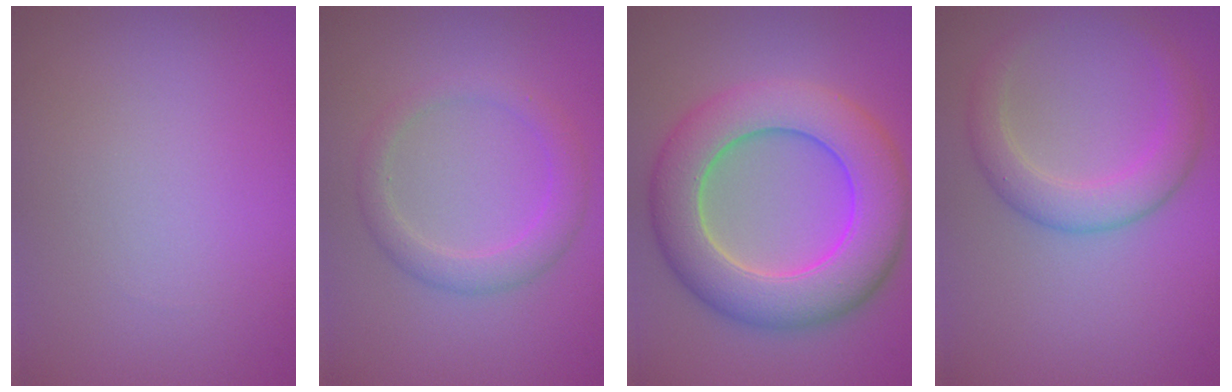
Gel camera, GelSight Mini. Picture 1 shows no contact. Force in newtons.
{"total": 2.7, "press": 2.7, "slide": 0.1}
{"total": 9.7, "press": 9.7, "slide": 0.1}
{"total": 3.5, "press": 3.5, "slide": 0.2}